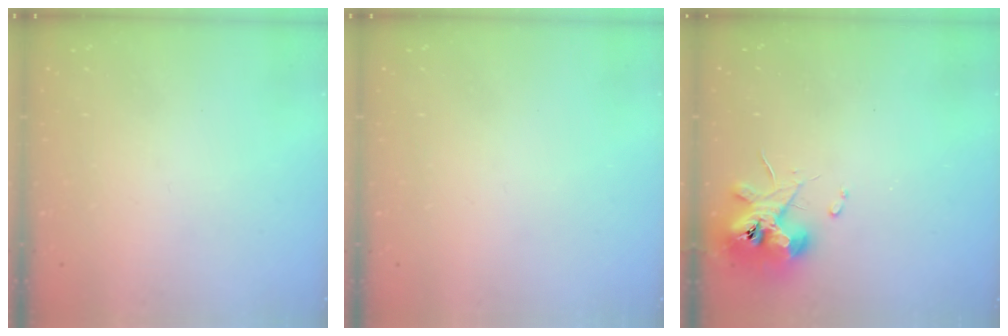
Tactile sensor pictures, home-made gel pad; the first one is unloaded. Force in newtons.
{"total": 0.0}
{"total": 10.5, "press": 10.4, "slide": 1.4}